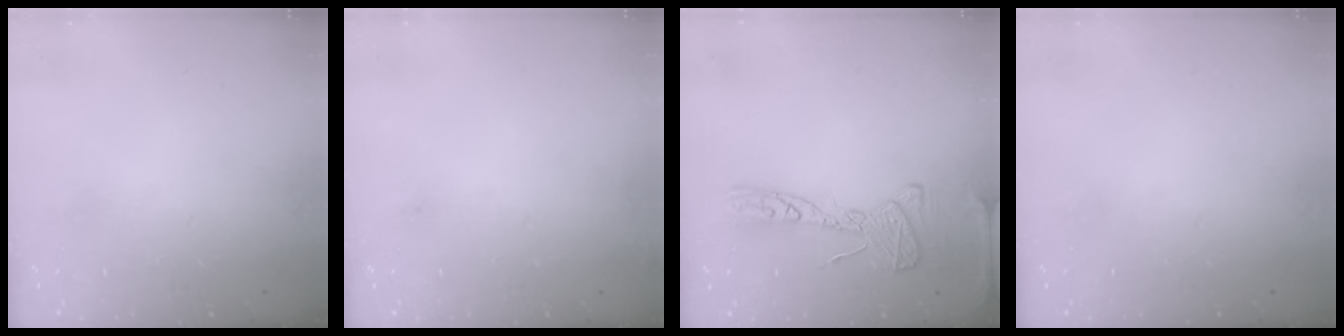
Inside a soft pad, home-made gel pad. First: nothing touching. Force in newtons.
{"total": 4.8, "press": 4.5, "slide": 1.5}
{"total": 14.0, "press": 14.0, "slide": 1.3}
{"total": 0.0}